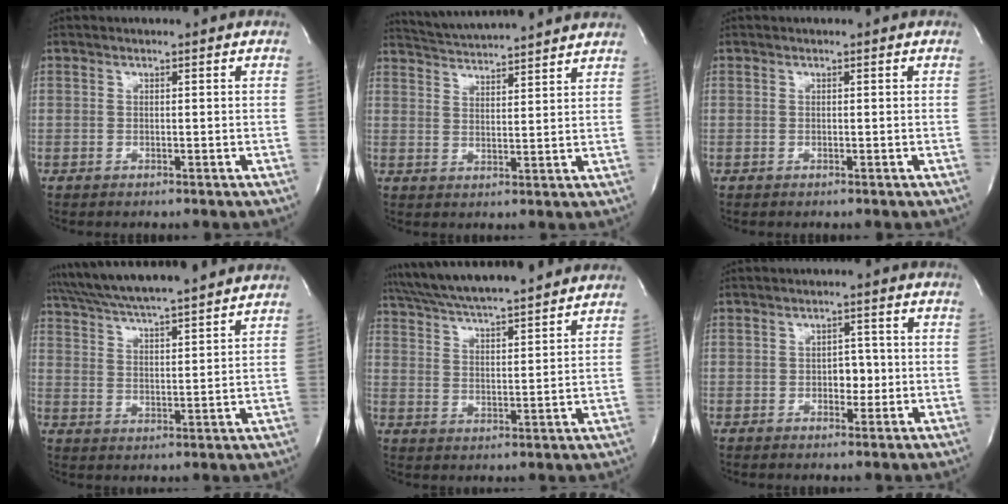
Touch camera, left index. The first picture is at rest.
{"total": 13.6, "force": [12.8, 0.2, 4.7], "torque": [-0.089, 0.023, 0.181]}
{"total": 0.0}
{"total": 19.4, "force": [17.3, 0.9, 8.7], "torque": [-0.155, 0.032, 0.261]}
{"total": 19.3, "force": [17.2, 1.6, 8.5], "torque": [-0.151, 0.035, 0.262]}
{"total": 3.2, "force": [-0.5, 2.0, 2.4], "torque": [-0.027, 0.005, -0.006]}